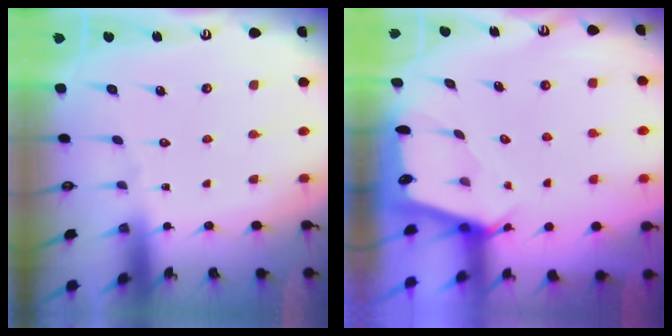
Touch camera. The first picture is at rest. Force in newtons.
{"total": 2.5, "press": 2.4, "slide": 0.3}